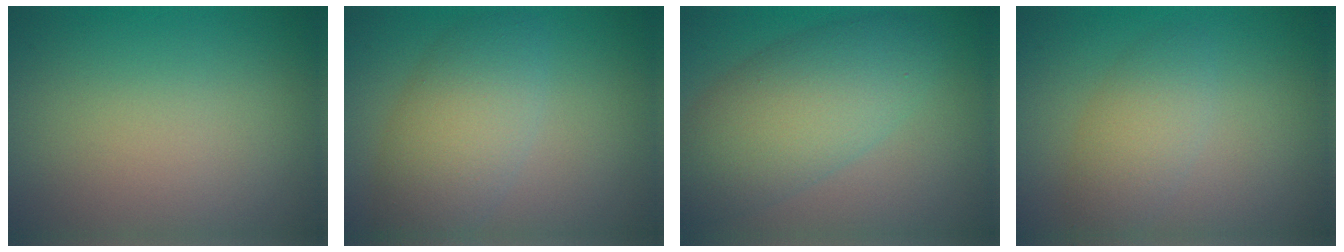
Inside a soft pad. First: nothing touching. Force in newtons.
{"total": 5.4, "press": 5.4, "slide": 0.2}
{"total": 7.3, "press": 7.3, "slide": 0.2}
{"total": 3.1, "press": 3.1, "slide": 0.1}